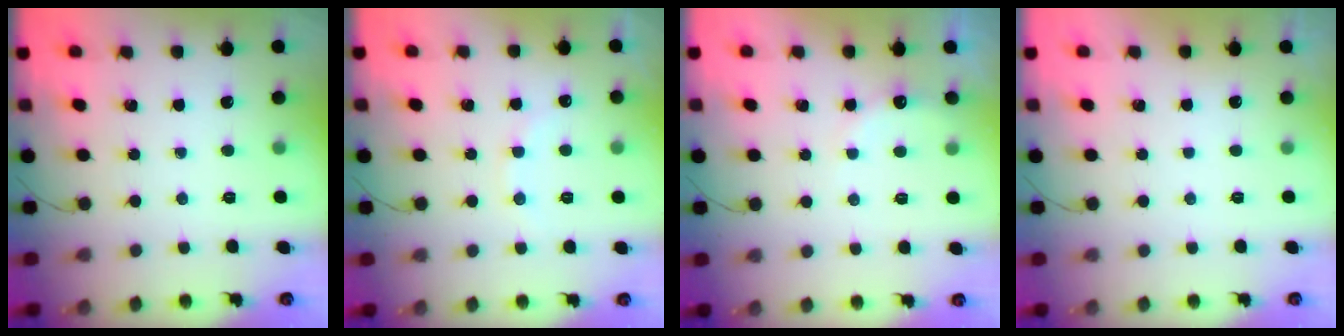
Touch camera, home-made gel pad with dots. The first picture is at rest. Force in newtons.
{"total": 6.6, "press": 6.5, "slide": 1.1}
{"total": 6.1, "press": 6.0, "slide": 0.9}
{"total": 2.9, "press": 2.9, "slide": 0.1}